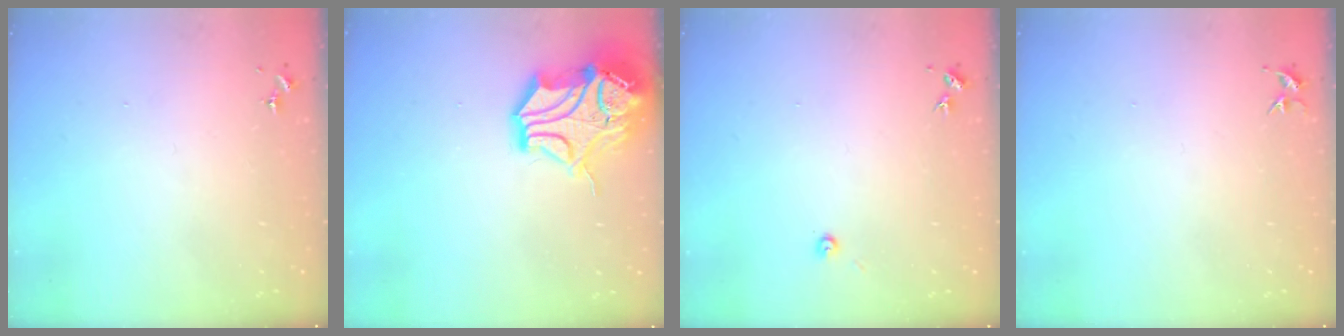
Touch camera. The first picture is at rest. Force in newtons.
{"total": 16.4, "press": 16.3, "slide": 2.2}
{"total": 2.7, "press": 2.7, "slide": 0.2}
{"total": 3.7, "press": 3.7, "slide": 0.4}